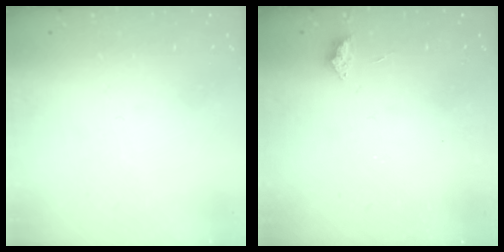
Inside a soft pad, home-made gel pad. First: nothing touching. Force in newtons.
{"total": 2.7, "press": 2.6, "slide": 0.5}